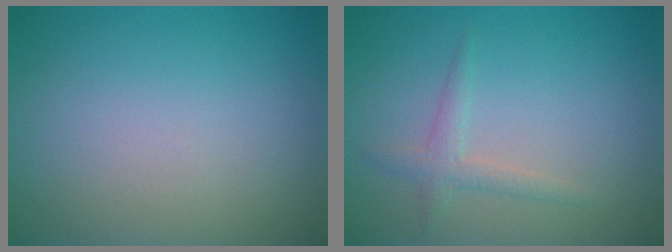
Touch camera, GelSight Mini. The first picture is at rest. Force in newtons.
{"total": 1.6, "press": 1.6, "slide": 0.0}